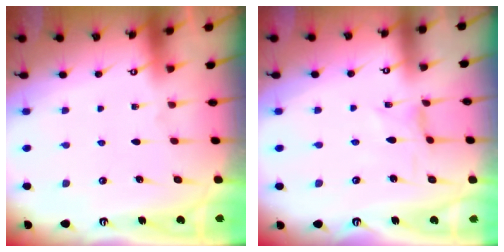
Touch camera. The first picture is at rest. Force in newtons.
{"total": 0.0}